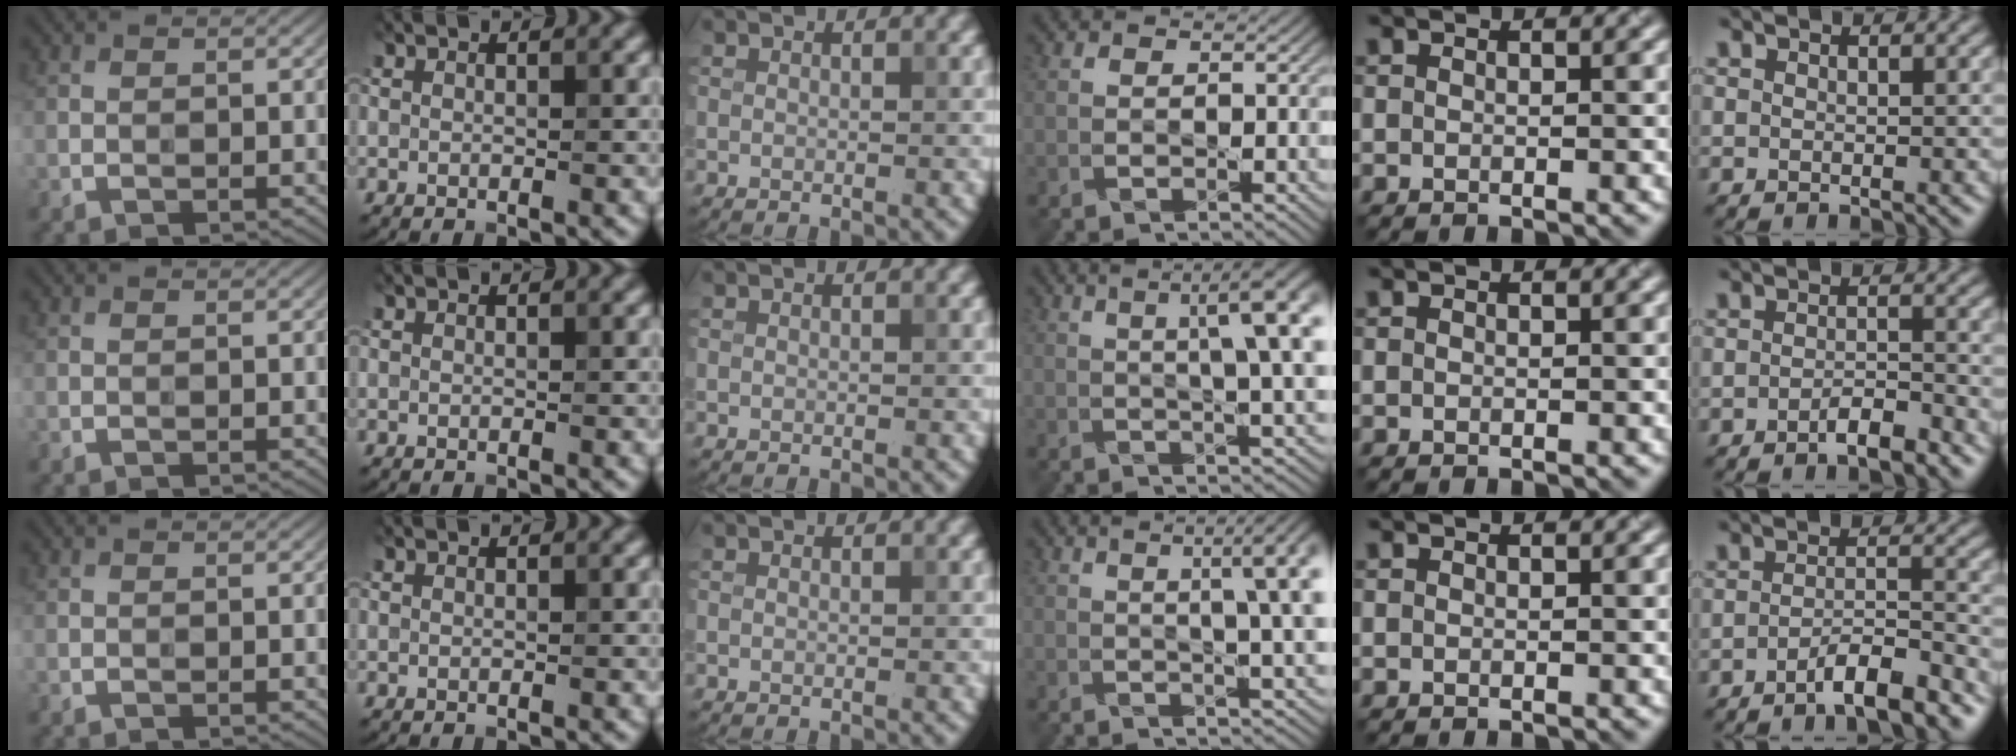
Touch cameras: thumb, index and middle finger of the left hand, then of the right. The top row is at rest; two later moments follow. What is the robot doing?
{"motion": "pour", "object": "measuring cup"}